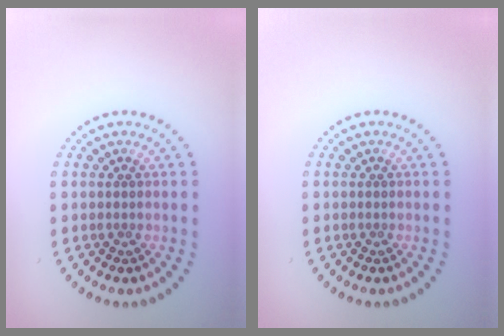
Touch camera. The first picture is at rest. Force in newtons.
{"total": 0.0}